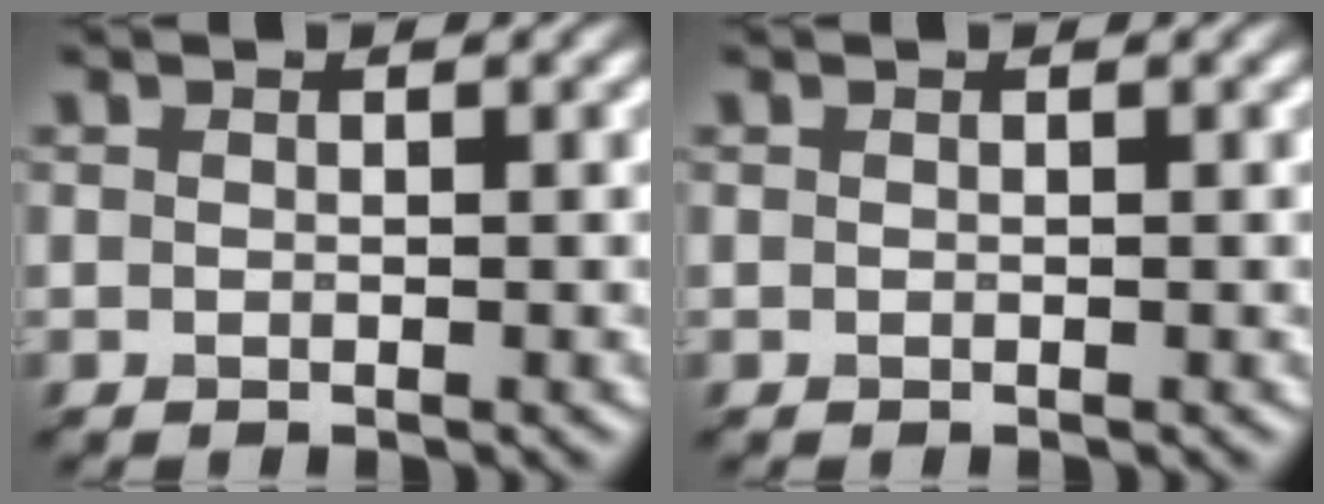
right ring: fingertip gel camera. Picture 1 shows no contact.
{"total": 0.0}